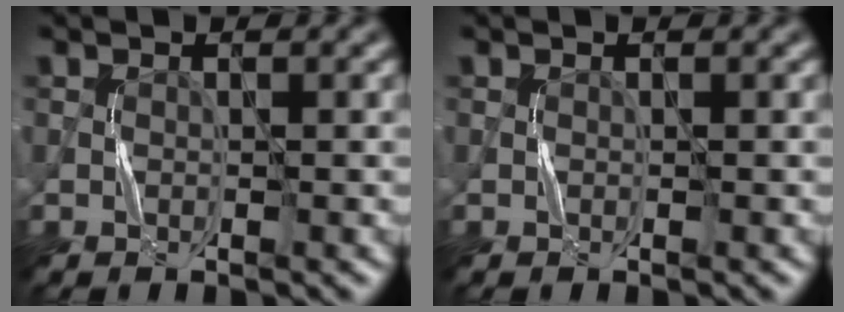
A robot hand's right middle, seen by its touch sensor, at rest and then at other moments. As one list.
[{"total": 0.0}]